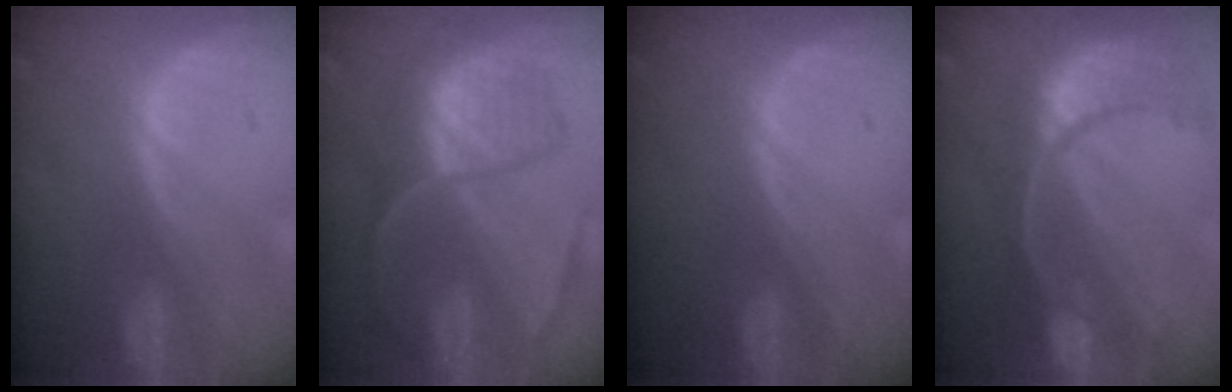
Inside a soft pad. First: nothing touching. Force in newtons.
{"total": 8.6, "press": 7.8, "slide": 3.7}
{"total": 0.0}
{"total": 12.1, "press": 9.8, "slide": 7.2}